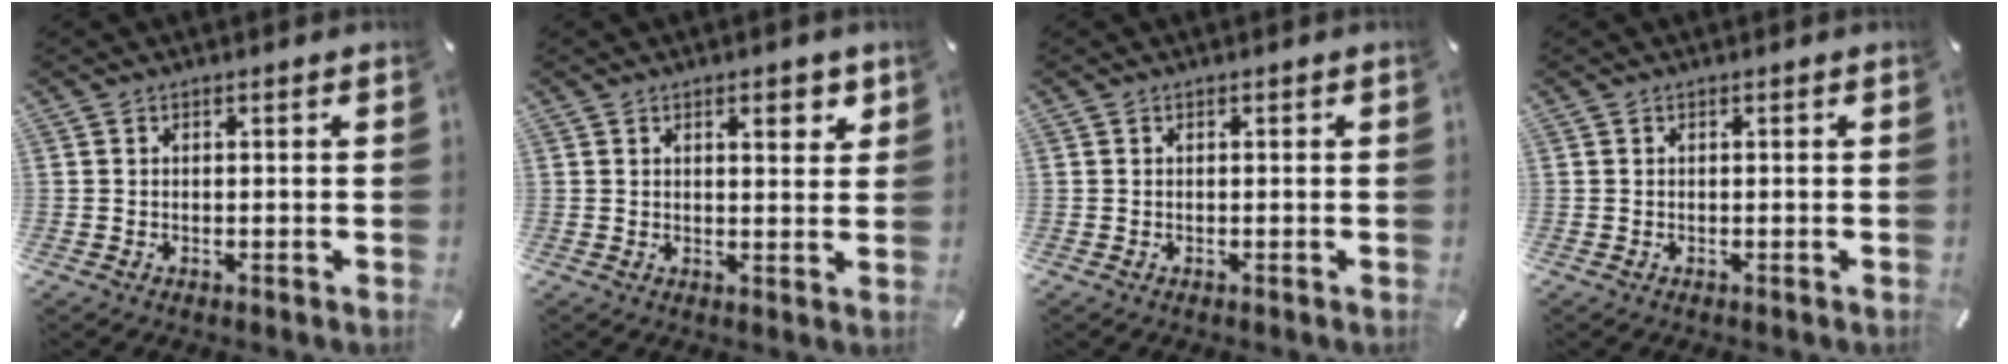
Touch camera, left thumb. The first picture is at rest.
{"total": 4.0, "force": [2.3, 1.7, 2.8], "torque": [-0.036, -0.007, 0.034]}
{"total": 0.0}
{"total": 0.0}